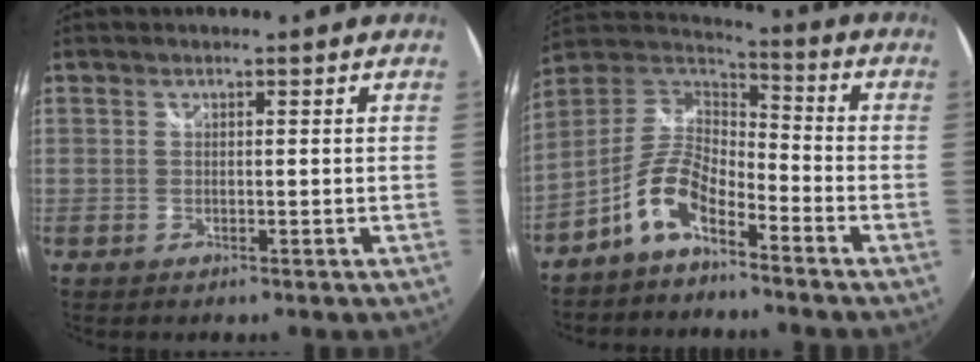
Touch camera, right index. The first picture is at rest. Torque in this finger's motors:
{"motor_torque": [0.39, -0.41, 0.57, 0.12]}